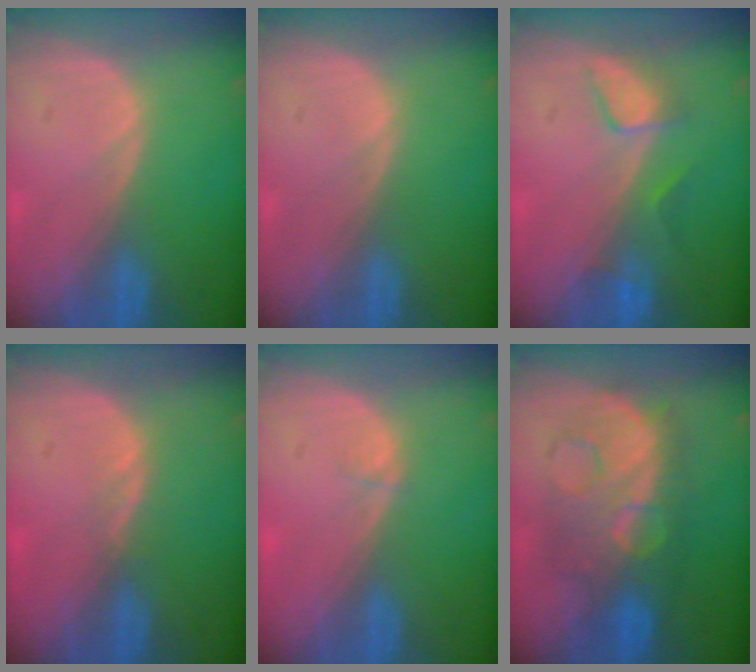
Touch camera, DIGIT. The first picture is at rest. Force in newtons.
{"total": 0.0}
{"total": 3.4, "press": 3.4, "slide": 0.3}
{"total": 1.1, "press": 1.0, "slide": 0.5}
{"total": 0.5, "press": 0.5, "slide": 0.2}
{"total": 9.5, "press": 9.5, "slide": 0.4}